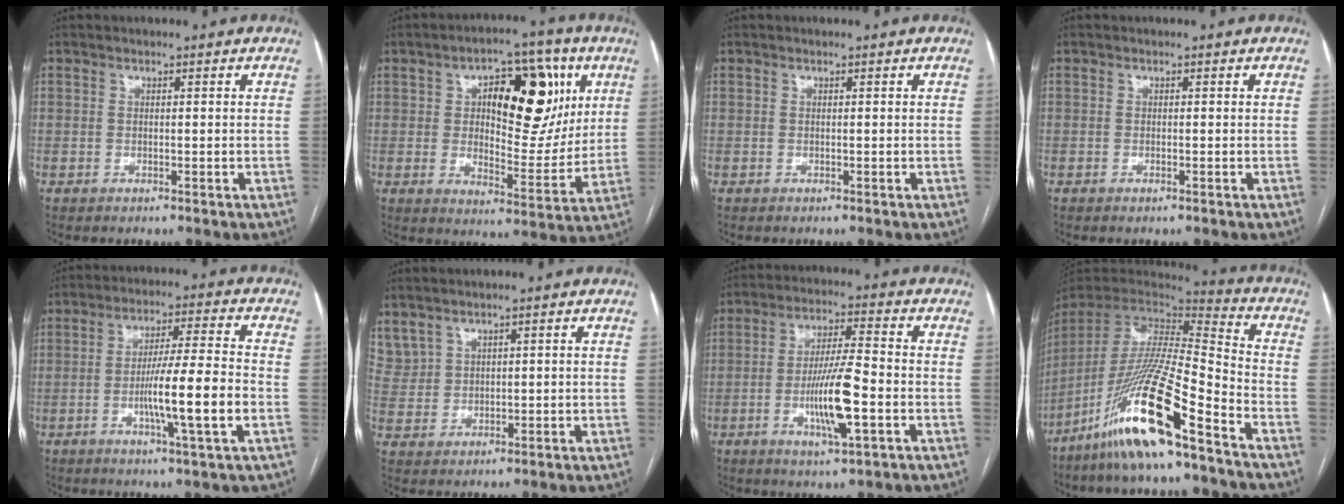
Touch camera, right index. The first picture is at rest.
{"total": 17.0, "force": [5.3, 7.6, 14.3], "torque": [-0.192, 0.024, 0.084]}
{"total": 0.0}
{"total": 0.0}
{"total": 12.1, "force": [-3.0, -0.6, 11.7], "torque": [-0.203, -0.004, -0.057]}
{"total": 5.4, "force": [4.0, 3.4, 1.3], "torque": [-0.036, 0.013, 0.096]}
{"total": 10.5, "force": [-2.9, 1.2, 10.0], "torque": [-0.187, -0.006, -0.052]}
{"total": 20.8, "force": [-13.3, 0.9, 15.9], "torque": [-0.352, -0.045, -0.257]}